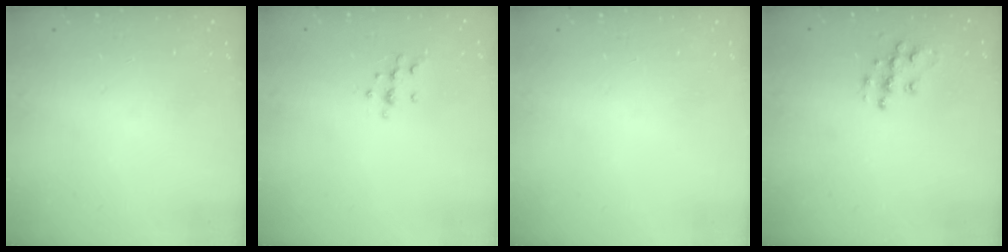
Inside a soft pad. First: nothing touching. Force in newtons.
{"total": 7.0, "press": 7.0, "slide": 0.6}
{"total": 0.0}
{"total": 9.9, "press": 9.9, "slide": 0.7}